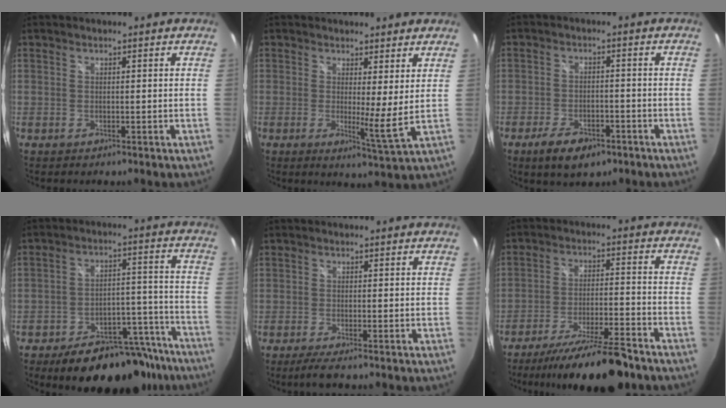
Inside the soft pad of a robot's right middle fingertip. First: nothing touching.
{"total": 5.4, "force": [2.0, -0.2, 5.0], "torque": [-0.072, -0.013, 0.026]}
{"total": 7.9, "force": [-5.3, 3.6, 4.6], "torque": [-0.106, -0.012, -0.080]}
{"total": 19.7, "force": [-15.9, 8.4, 8.2], "torque": [-0.128, 0.034, -0.198]}
{"total": 2.9, "force": [-2.1, -0.3, 1.9], "torque": [-0.040, -0.013, -0.040]}
{"total": 15.4, "force": [-12.9, 1.8, 8.2], "torque": [-0.161, -0.024, -0.204]}